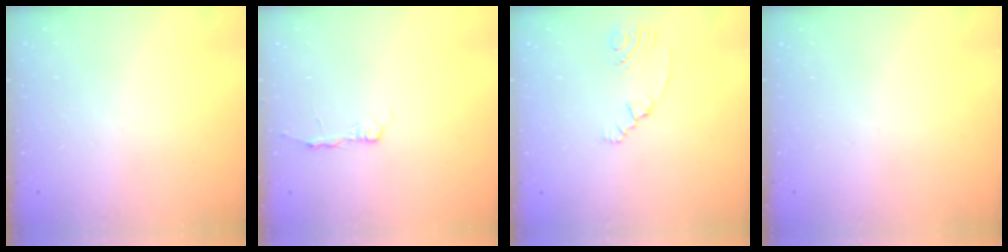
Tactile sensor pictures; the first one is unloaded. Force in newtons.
{"total": 3.4, "press": 3.3, "slide": 0.4}
{"total": 3.8, "press": 2.5, "slide": 2.9}
{"total": 0.0}